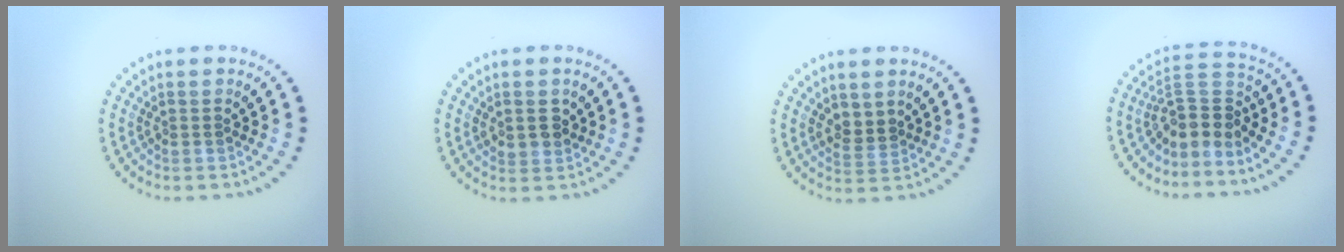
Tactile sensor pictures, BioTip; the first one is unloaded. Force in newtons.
{"total": 1.4, "press": 1.3, "slide": 0.5}
{"total": 1.8, "press": 1.6, "slide": 0.8}
{"total": 3.4, "press": 2.5, "slide": 2.3}